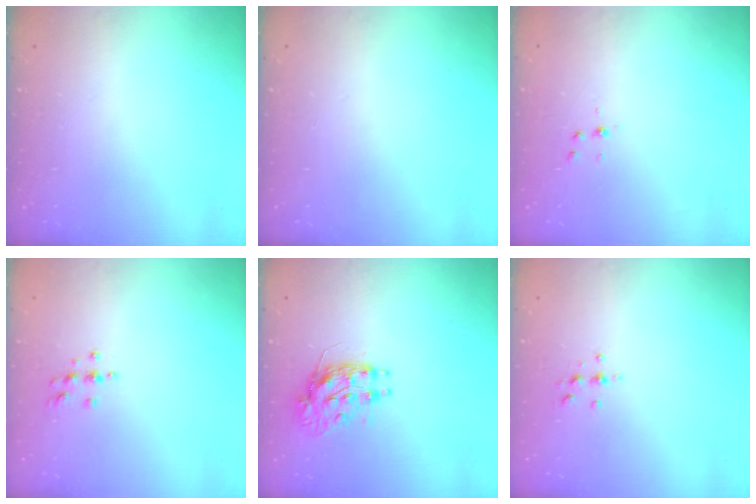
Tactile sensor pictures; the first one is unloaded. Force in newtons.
{"total": 0.0}
{"total": 3.9, "press": 3.9, "slide": 0.4}
{"total": 3.7, "press": 3.7, "slide": 0.5}
{"total": 9.3, "press": 9.2, "slide": 0.6}
{"total": 3.0, "press": 3.0, "slide": 0.4}